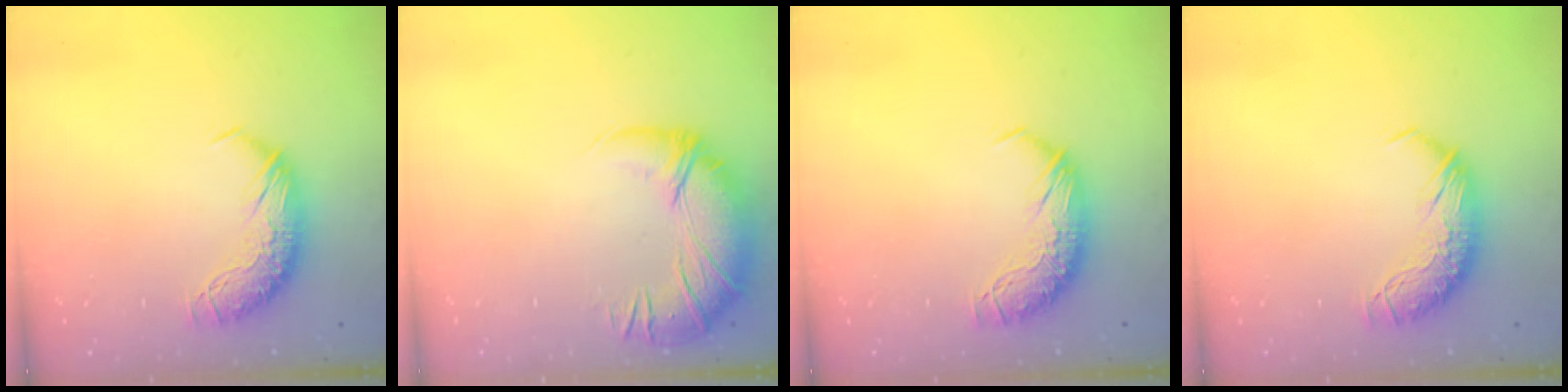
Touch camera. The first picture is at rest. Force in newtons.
{"total": 2.9, "press": 0.4, "slide": 2.9}
{"total": 0.0}
{"total": 0.0}